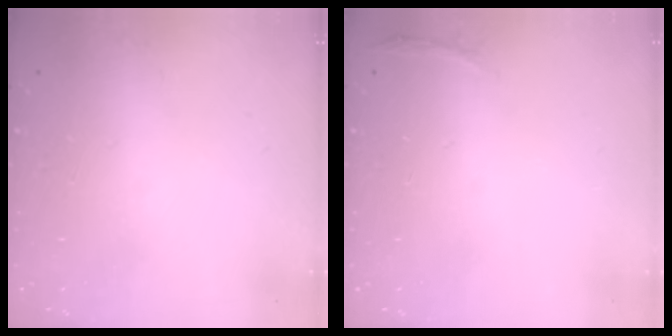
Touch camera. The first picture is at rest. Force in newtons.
{"total": 3.0, "press": 1.9, "slide": 2.3}